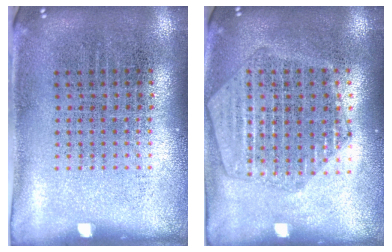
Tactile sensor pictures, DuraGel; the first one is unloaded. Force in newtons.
{"total": 1.9, "press": 1.8, "slide": 0.6}